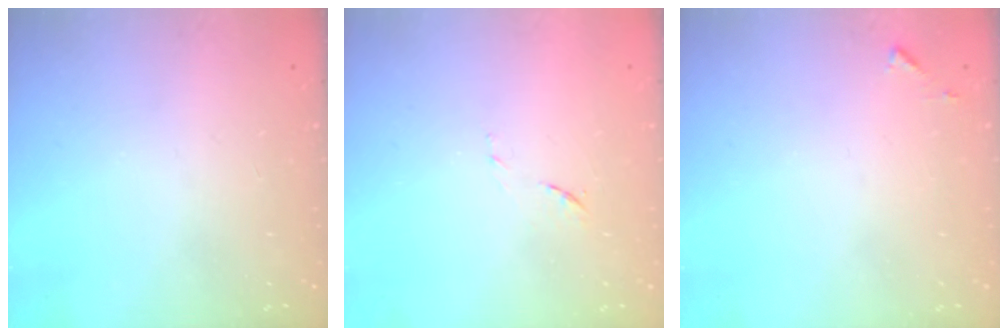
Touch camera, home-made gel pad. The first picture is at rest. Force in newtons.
{"total": 7.8, "press": 7.7, "slide": 0.6}
{"total": 4.5, "press": 4.4, "slide": 0.4}